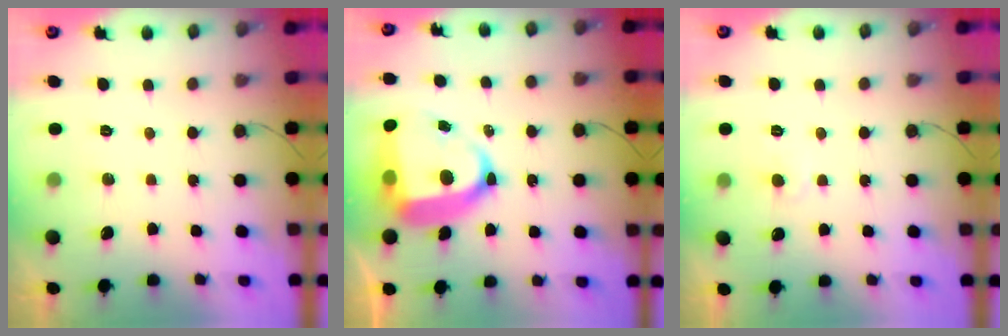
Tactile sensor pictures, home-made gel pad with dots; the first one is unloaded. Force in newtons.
{"total": 16.9, "press": 16.8, "slide": 1.9}
{"total": 3.5, "press": 3.5, "slide": 0.4}